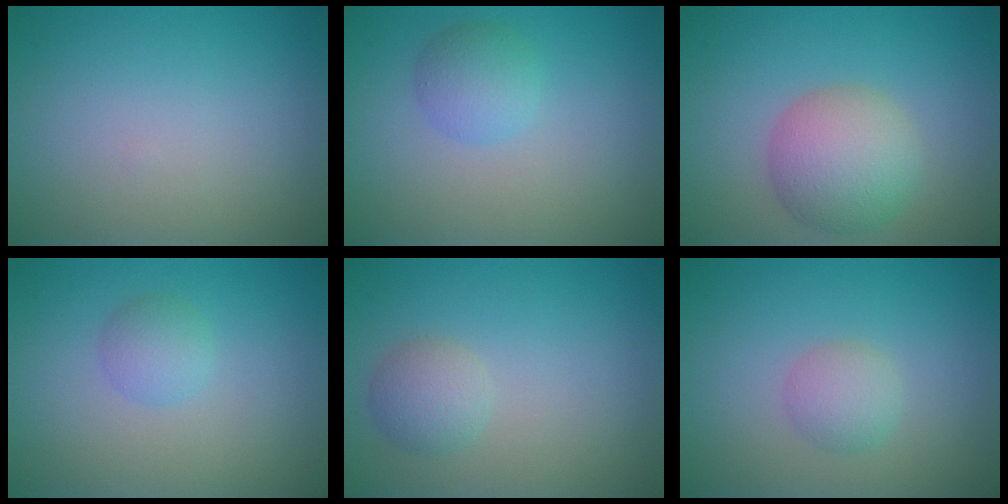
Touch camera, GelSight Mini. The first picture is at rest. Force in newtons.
{"total": 2.4, "press": 2.4, "slide": 0.1}
{"total": 5.4, "press": 5.4, "slide": 0.2}
{"total": 1.7, "press": 1.7, "slide": 0.0}
{"total": 2.2, "press": 2.2, "slide": 0.1}
{"total": 2.0, "press": 2.0, "slide": 0.0}